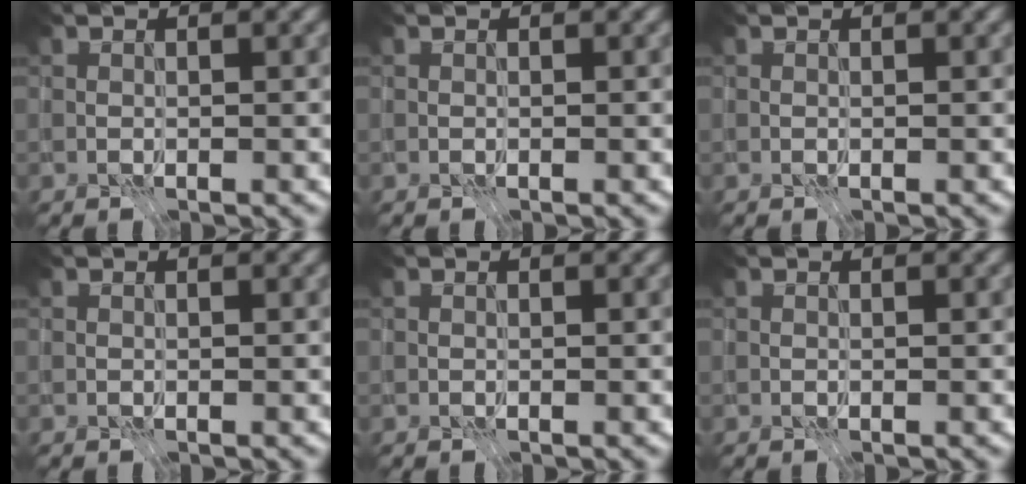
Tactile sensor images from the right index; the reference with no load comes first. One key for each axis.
{"total": 0.0}
{"total": 0.0}
{"total": 0.0}
{"total": 0.0}
{"total": 0.0}